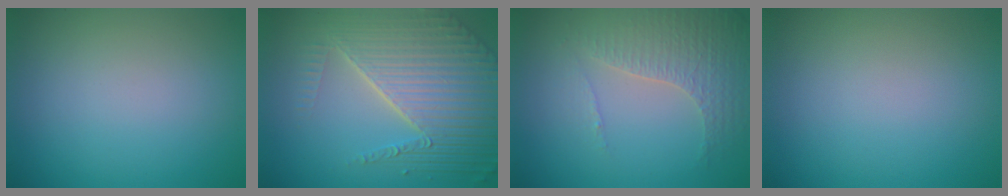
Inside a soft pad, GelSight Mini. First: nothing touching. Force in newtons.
{"total": 8.6, "press": 5.7, "slide": 6.4}
{"total": 4.3, "press": 3.1, "slide": 3.0}
{"total": 0.0}